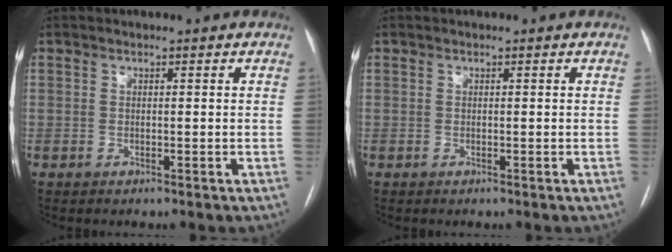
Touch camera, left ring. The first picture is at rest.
{"total": 0.0}